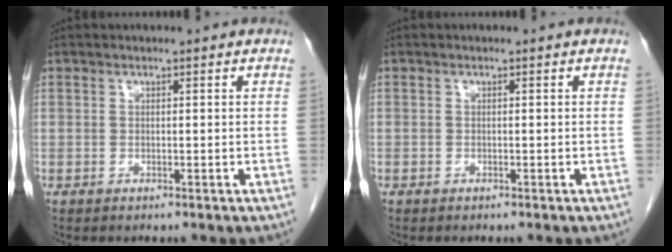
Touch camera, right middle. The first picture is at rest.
{"total": 0.0}